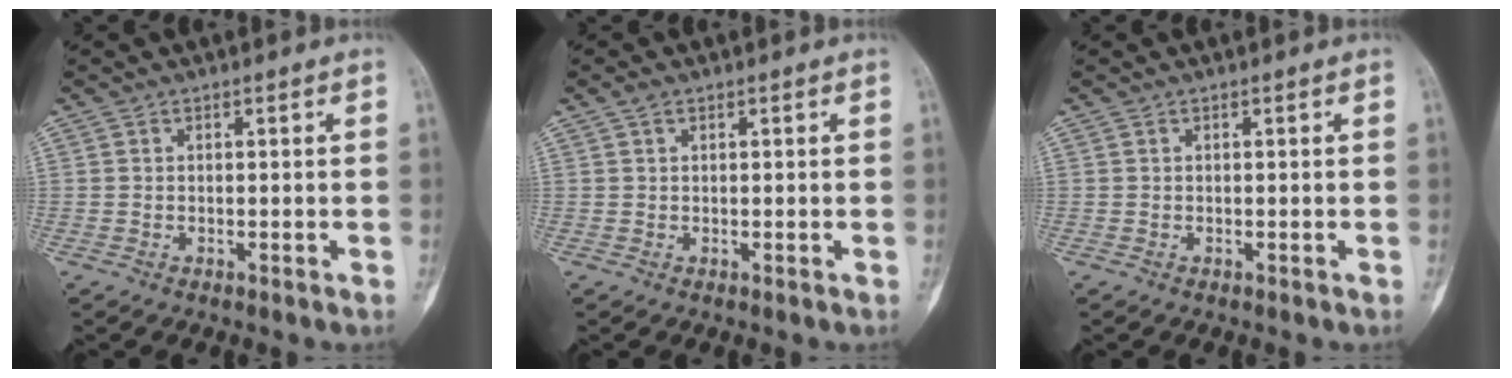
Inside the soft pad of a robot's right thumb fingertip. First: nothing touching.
{"total": 1.1, "force": [0.7, 0.6, 0.7], "torque": [-0.013, 0.005, 0.010]}
{"total": 0.0}